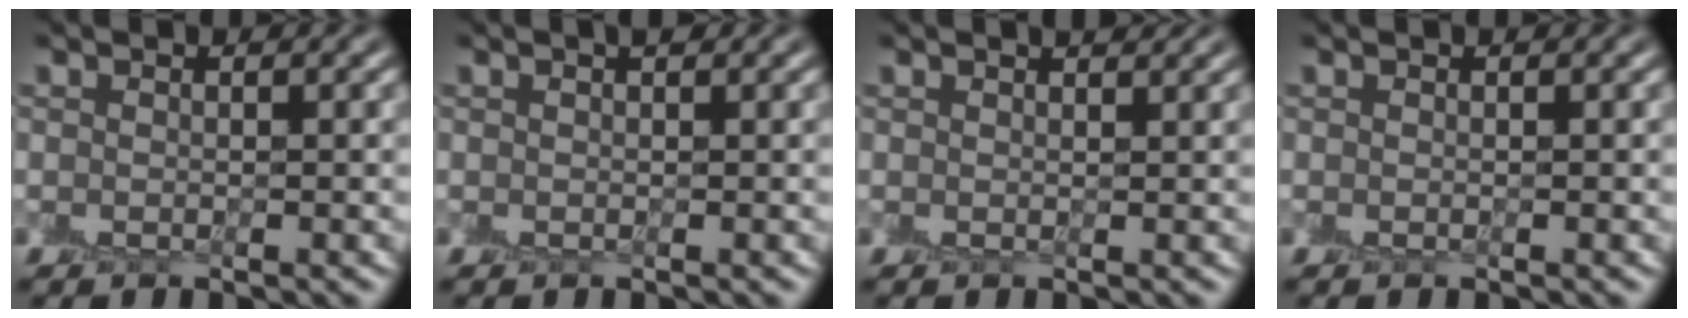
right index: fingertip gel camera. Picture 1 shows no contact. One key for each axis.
{"total": 0.7, "fx": 0.3, "fy": 0.2, "fz": 0.6, "tx": -0.006, "ty": 0.006, "tz": 0.003}
{"total": 1.2, "fx": 0.7, "fy": 0.4, "fz": 0.8, "tx": -0.011, "ty": 0.007, "tz": 0.006}
{"total": 0.0}